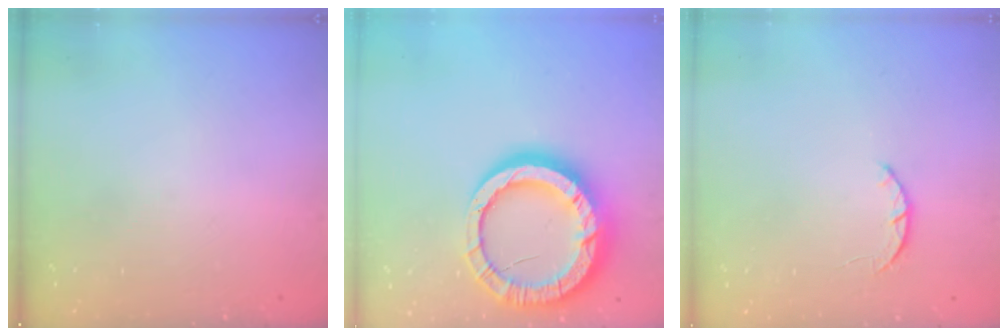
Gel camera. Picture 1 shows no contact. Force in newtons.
{"total": 21.5, "press": 21.5, "slide": 1.8}
{"total": 2.5, "press": 2.5, "slide": 0.5}